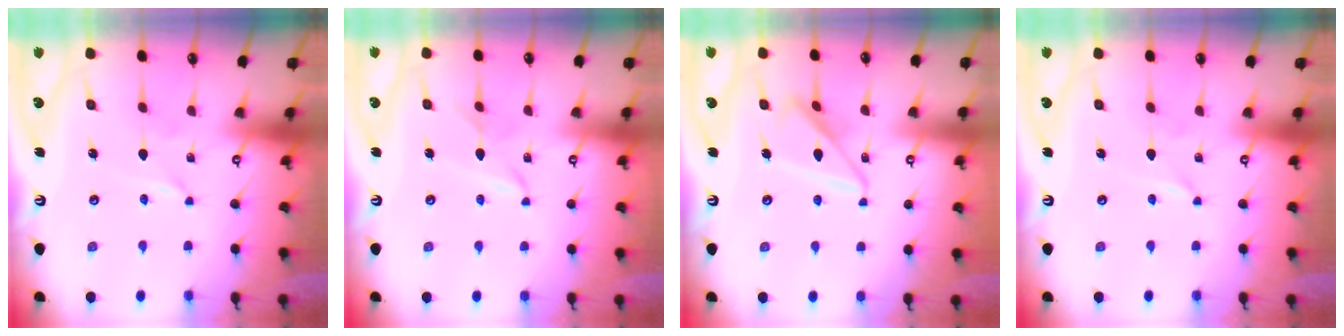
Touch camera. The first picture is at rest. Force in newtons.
{"total": 2.9, "press": 2.9, "slide": 0.3}
{"total": 13.4, "press": 13.4, "slide": 1.2}
{"total": 0.0}